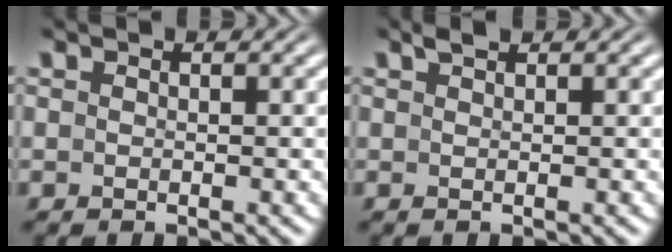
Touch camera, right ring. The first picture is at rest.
{"total": 1.1, "force": [0.8, -0.7, 0.4], "torque": [-0.003, 0.004, 0.017]}